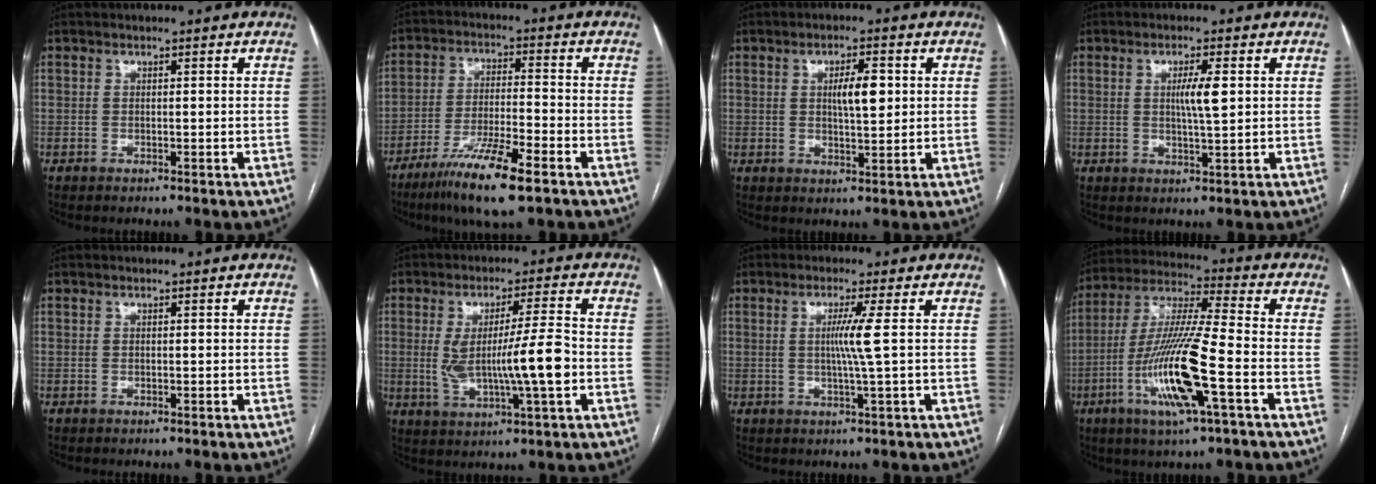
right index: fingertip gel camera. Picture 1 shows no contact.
{"total": 11.1, "force": [-6.9, 0.9, 8.6], "torque": [-0.164, -0.026, -0.122]}
{"total": 5.2, "force": [1.0, 1.4, 4.9], "torque": [-0.083, 0.005, 0.019]}
{"total": 4.3, "force": [0.8, 0.3, 4.2], "torque": [-0.073, -0.003, 0.013]}
{"total": 0.0}
{"total": 10.7, "force": [-1.0, 0.5, 10.6], "torque": [-0.195, 0.001, -0.016]}
{"total": 4.2, "force": [0.4, -1.4, 3.9], "torque": [-0.074, -0.007, 0.006]}
{"total": 15.9, "force": [-5.5, 0.7, 14.9], "torque": [-0.306, -0.014, -0.104]}